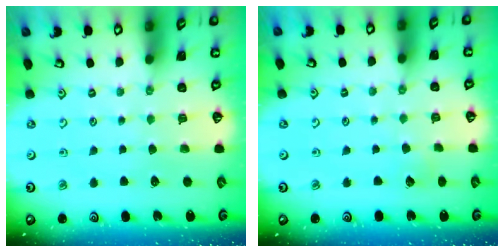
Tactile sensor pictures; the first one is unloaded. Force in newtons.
{"total": 2.7, "press": 2.7, "slide": 0.3}